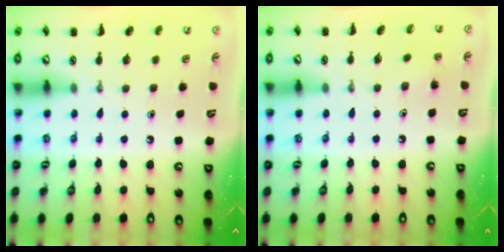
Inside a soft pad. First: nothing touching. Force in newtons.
{"total": 3.5, "press": 3.4, "slide": 0.9}